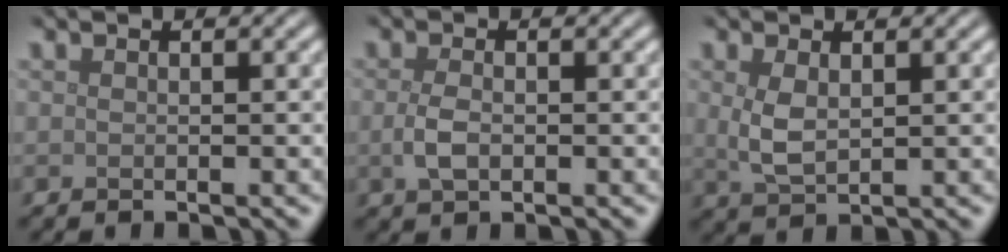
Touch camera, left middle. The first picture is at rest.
{"total": 2.1, "force": [-0.3, 1.2, 1.7], "torque": [-0.041, -0.003, -0.006]}
{"total": 2.6, "force": [0.6, 1.4, 2.2], "torque": [-0.054, -0.003, 0.018]}